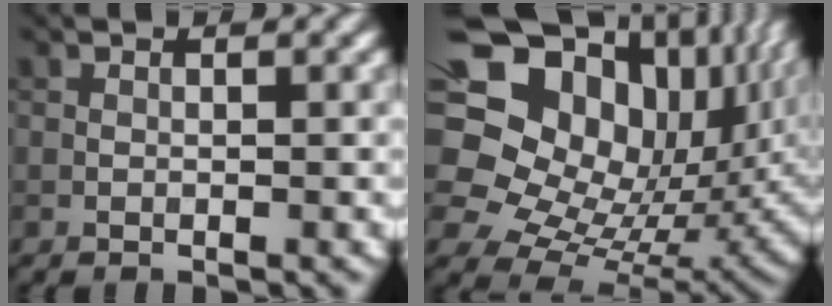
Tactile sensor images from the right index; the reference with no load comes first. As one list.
[{"total": 19.3, "force": [5.0, 15.0, 11.1], "torque": [-0.235, 0.030, 0.114]}]